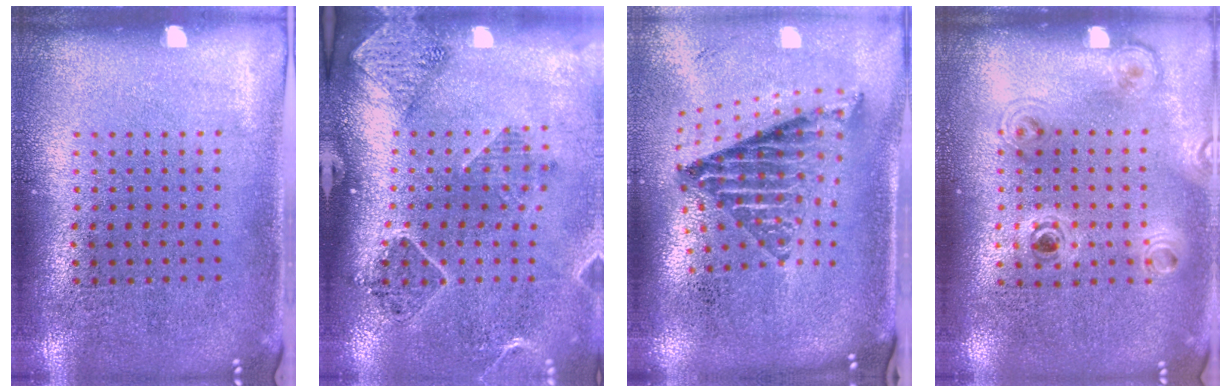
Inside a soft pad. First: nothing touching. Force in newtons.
{"total": 1.5, "press": 1.5, "slide": 0.1}
{"total": 1.8, "press": 1.4, "slide": 1.2}
{"total": 1.1, "press": 1.1, "slide": 0.4}